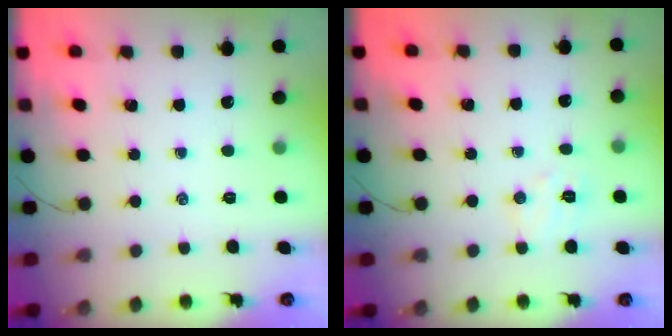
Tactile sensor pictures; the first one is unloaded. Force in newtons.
{"total": 5.1, "press": 5.0, "slide": 1.1}